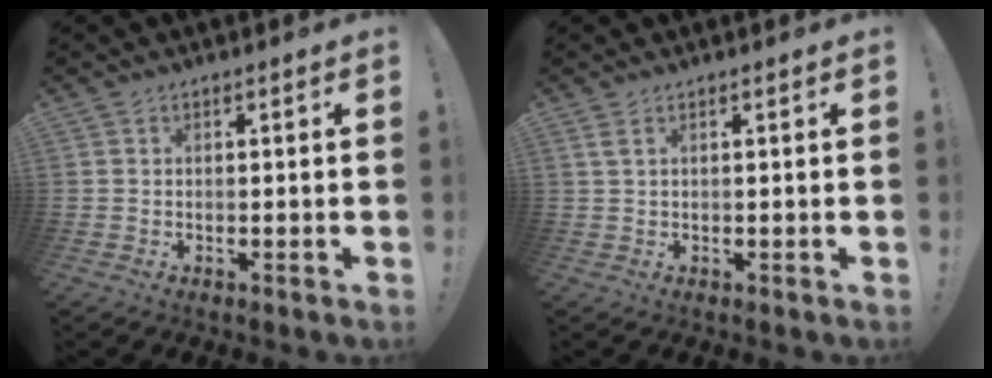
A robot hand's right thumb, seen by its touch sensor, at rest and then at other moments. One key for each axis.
{"total": 1.6, "fx": 0.7, "fy": 0.2, "fz": 1.4, "tx": -0.029, "ty": 0.001, "tz": 0.012}